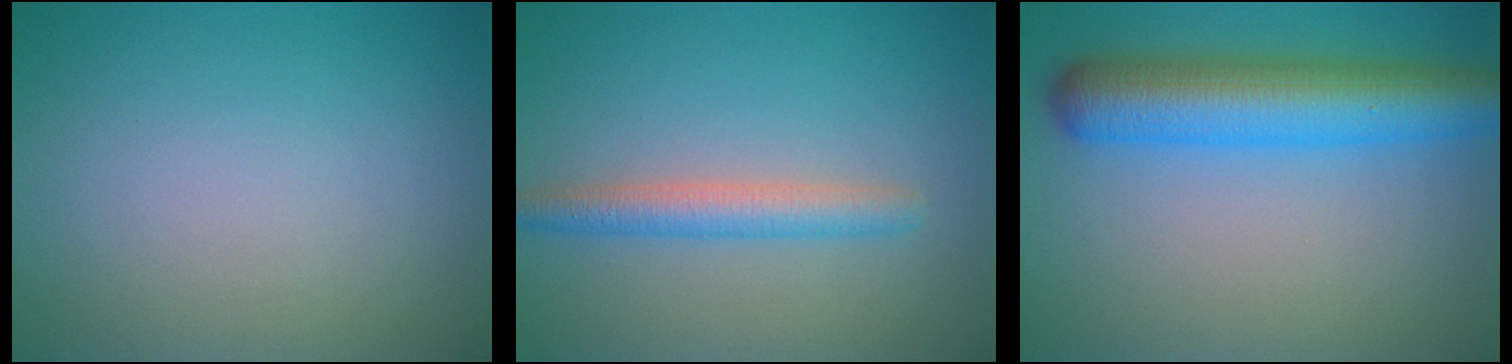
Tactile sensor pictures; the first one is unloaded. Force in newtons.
{"total": 2.9, "press": 2.9, "slide": 0.1}
{"total": 7.8, "press": 7.8, "slide": 0.2}